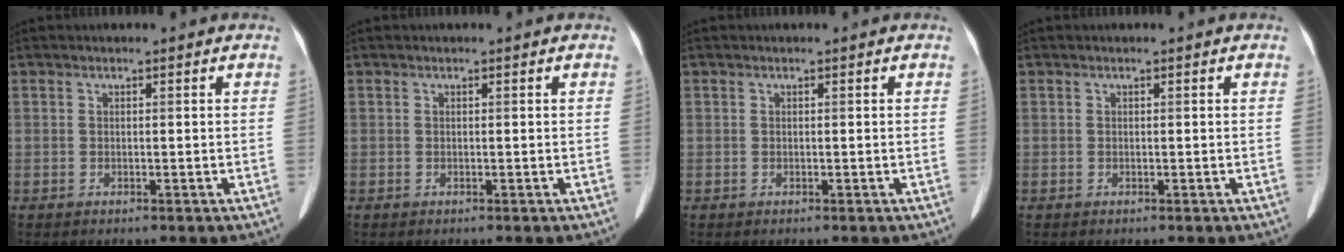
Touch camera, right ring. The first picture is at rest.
{"total": 0.0}
{"total": 0.0}
{"total": 0.0}